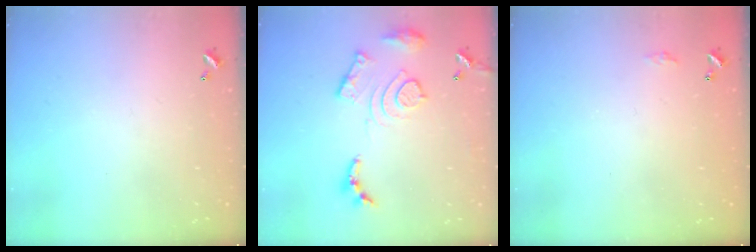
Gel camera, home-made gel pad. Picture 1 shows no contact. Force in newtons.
{"total": 13.8, "press": 13.7, "slide": 1.2}
{"total": 2.8, "press": 2.8, "slide": 0.4}